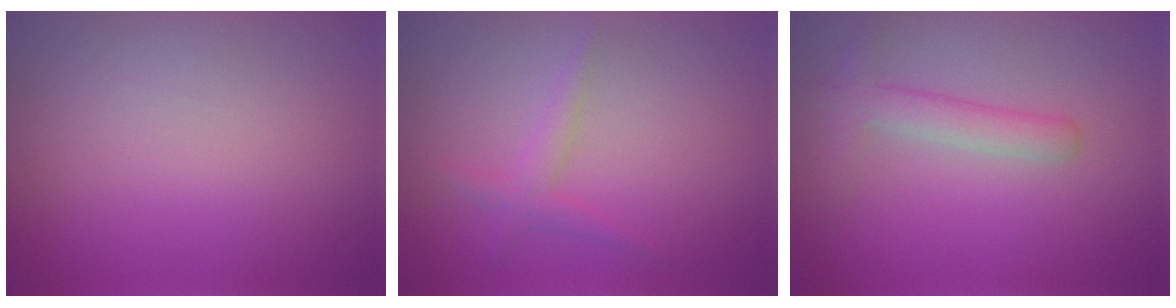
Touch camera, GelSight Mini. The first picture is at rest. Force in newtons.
{"total": 1.8, "press": 1.8, "slide": 0.0}
{"total": 2.7, "press": 2.7, "slide": 0.1}